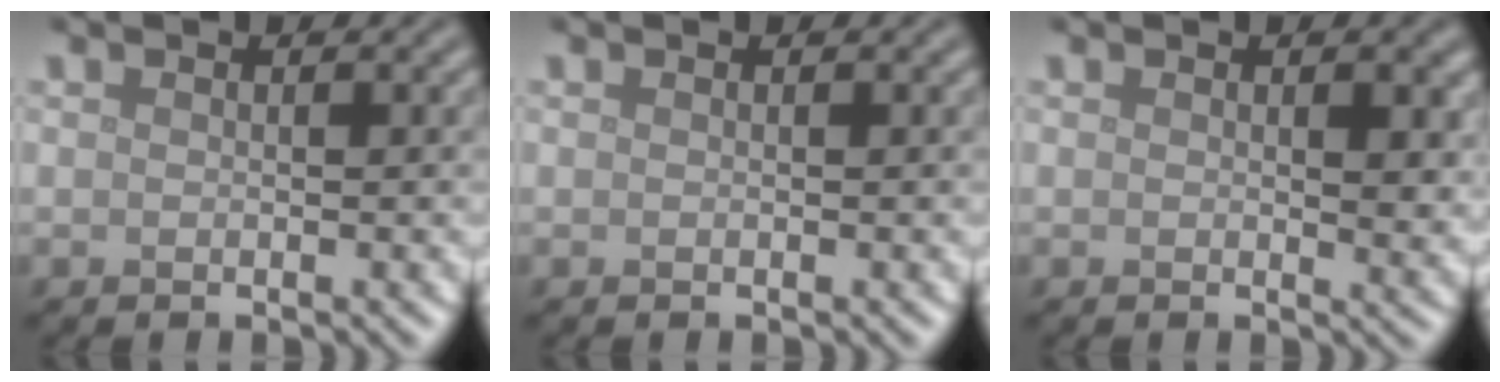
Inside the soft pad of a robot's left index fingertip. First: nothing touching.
{"total": 0.0}
{"total": 2.4, "force": [0.4, 0.9, 2.1], "torque": [-0.026, -0.006, 0.008]}